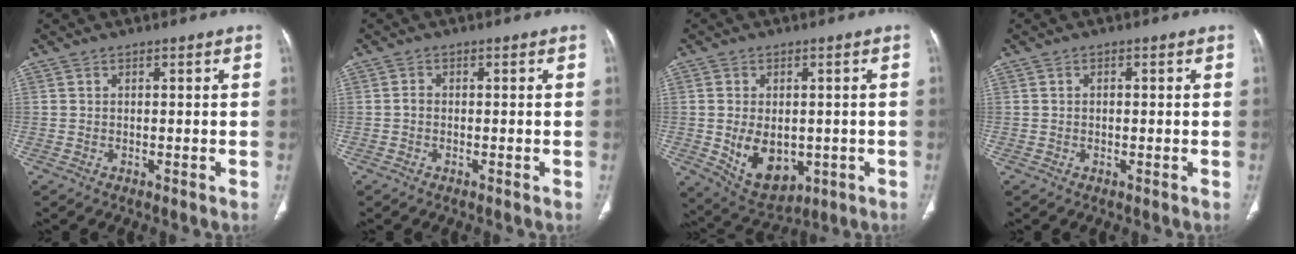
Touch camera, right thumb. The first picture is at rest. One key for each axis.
{"total": 0.9, "fx": -0.3, "fy": 0.7, "fz": 0.6, "tx": -0.008, "ty": 0.002, "tz": -0.009}
{"total": 10.4, "fx": -1.7, "fy": 7.1, "fz": 7.4, "tx": -0.098, "ty": -0.003, "tz": -0.004}
{"total": 0.8, "fx": 0.1, "fy": 0.5, "fz": 0.6, "tx": -0.011, "ty": 0.005, "tz": 0.000}